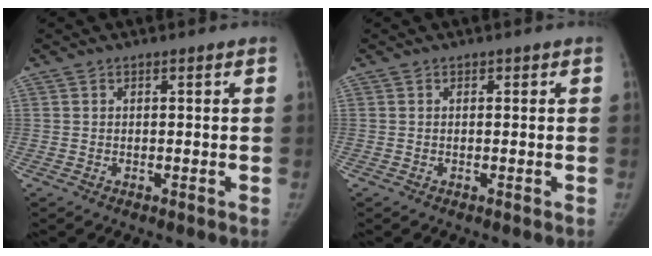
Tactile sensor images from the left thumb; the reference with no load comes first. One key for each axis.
{"total": 0.0}